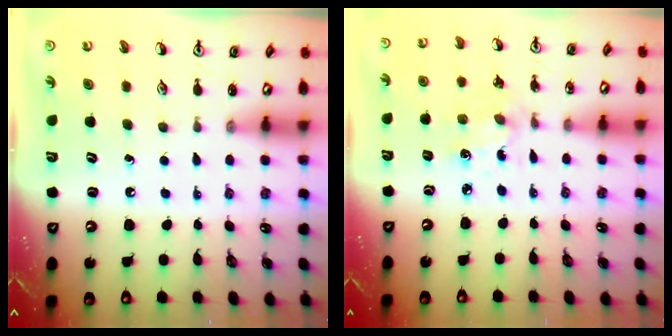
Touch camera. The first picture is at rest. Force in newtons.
{"total": 2.8, "press": 2.7, "slide": 0.7}